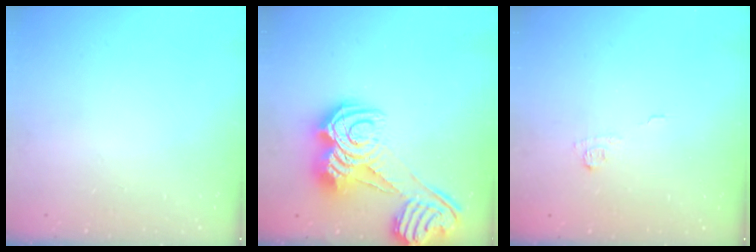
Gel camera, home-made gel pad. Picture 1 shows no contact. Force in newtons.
{"total": 16.2, "press": 16.2, "slide": 1.3}
{"total": 3.7, "press": 3.6, "slide": 1.1}